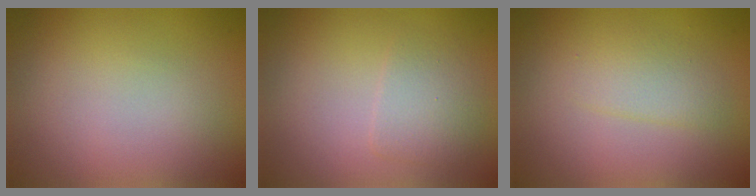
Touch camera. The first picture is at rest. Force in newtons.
{"total": 2.4, "press": 2.4, "slide": 0.1}
{"total": 1.8, "press": 1.8, "slide": 0.1}